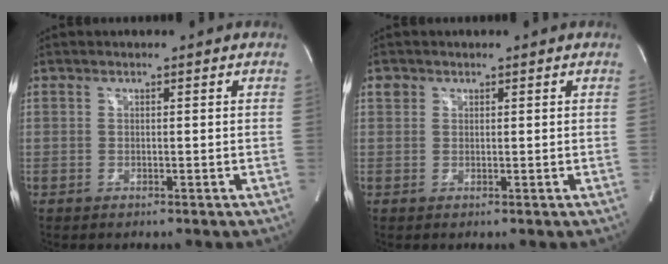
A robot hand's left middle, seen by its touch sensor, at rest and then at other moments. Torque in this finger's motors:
{"motor_torque": [0.02, 0.01, -0.04, 0.00]}